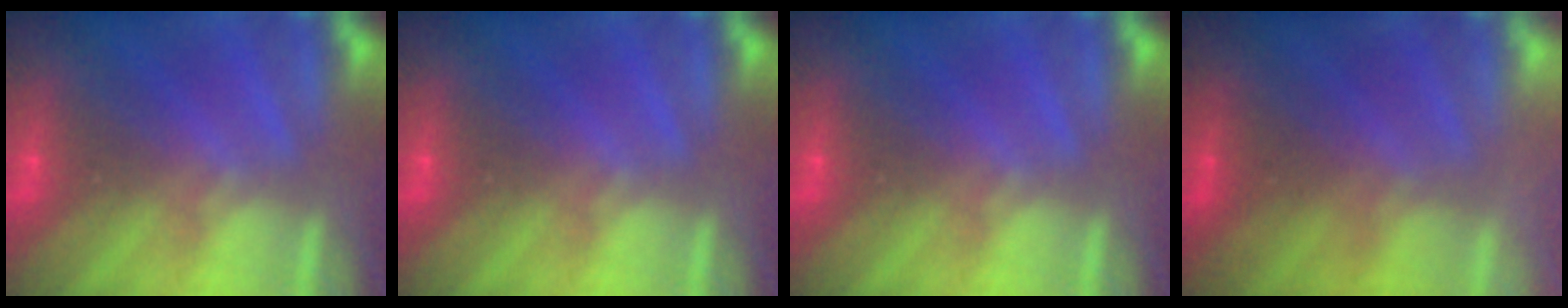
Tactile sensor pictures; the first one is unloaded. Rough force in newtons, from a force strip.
{"total": 0.0}
{"total": 0.0}
{"total": 2.6}